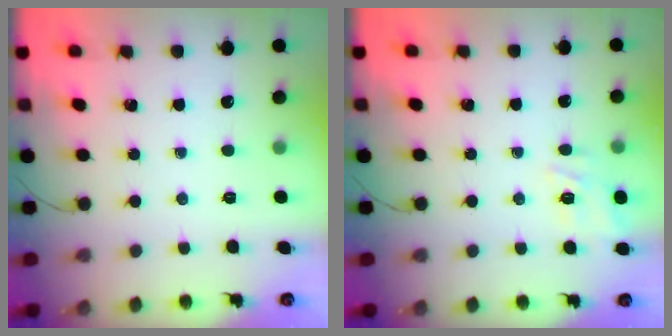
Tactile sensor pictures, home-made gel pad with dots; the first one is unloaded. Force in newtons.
{"total": 5.5, "press": 5.4, "slide": 1.3}